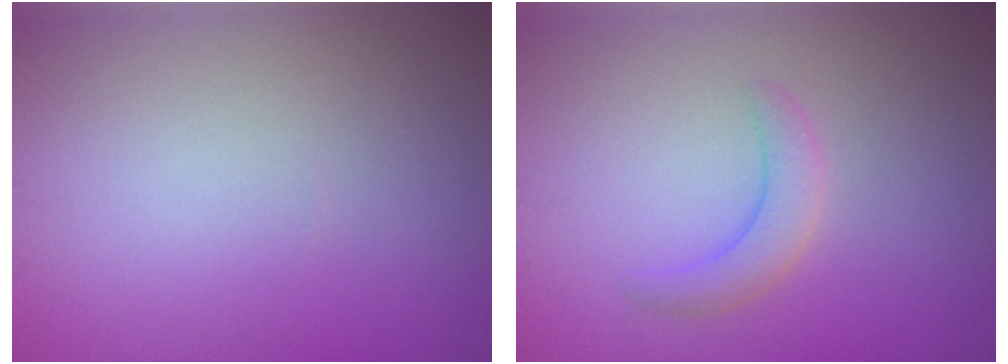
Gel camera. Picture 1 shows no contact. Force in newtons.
{"total": 2.3, "press": 2.2, "slide": 0.2}